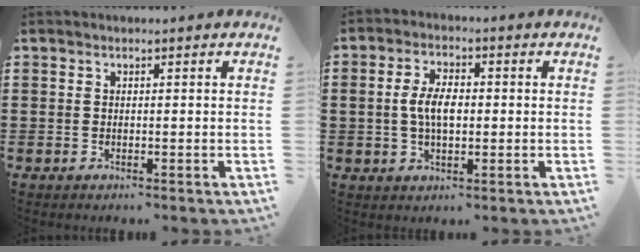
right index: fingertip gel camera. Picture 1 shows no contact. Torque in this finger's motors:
{"motor_torque": [0.38, 0.35, 0.37, 0.18]}